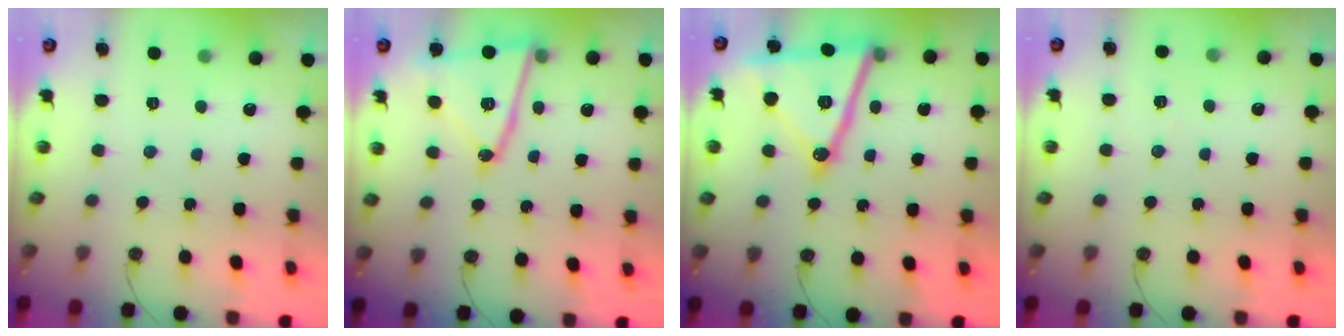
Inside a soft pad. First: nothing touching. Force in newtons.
{"total": 16.7, "press": 16.6, "slide": 1.4}
{"total": 21.4, "press": 21.1, "slide": 3.4}
{"total": 5.6, "press": 4.6, "slide": 3.1}